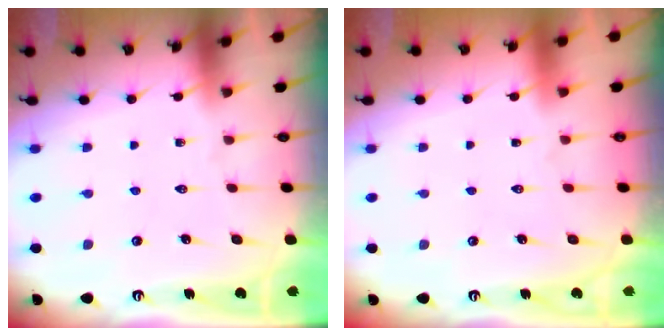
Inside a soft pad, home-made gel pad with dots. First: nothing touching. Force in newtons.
{"total": 1.6, "press": 1.6, "slide": 0.1}